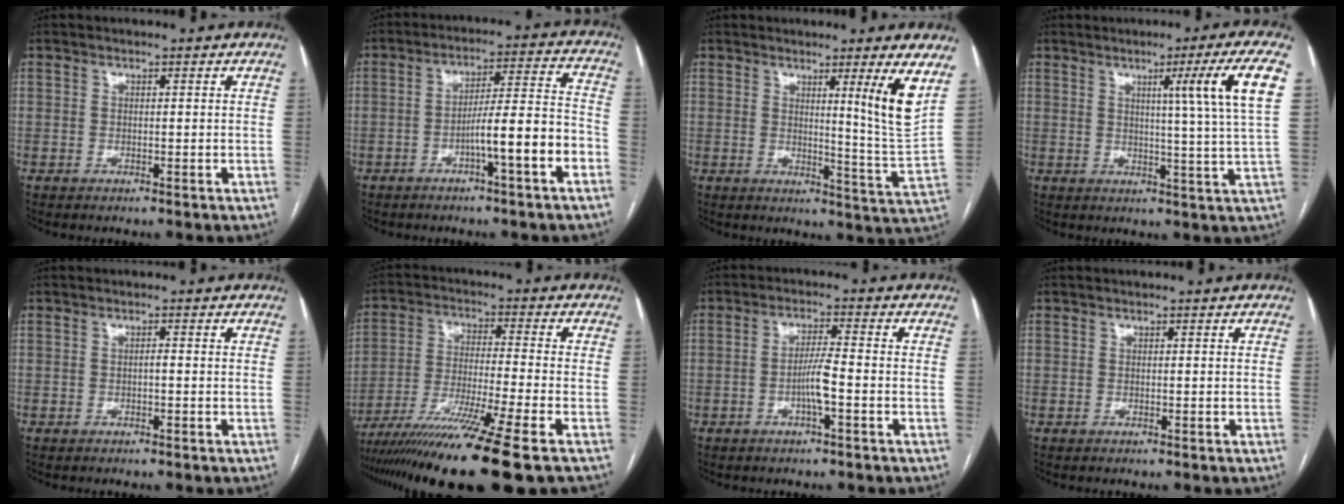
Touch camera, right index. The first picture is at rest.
{"total": 9.9, "force": [-4.3, 0.0, 9.0], "torque": [-0.141, 0.020, -0.066]}
{"total": 8.3, "force": [3.9, -2.6, 6.8], "torque": [-0.090, -0.032, 0.056]}
{"total": 10.3, "force": [3.8, -3.1, 9.1], "torque": [-0.127, -0.010, 0.056]}
{"total": 0.5, "force": [-0.2, 0.0, 0.5], "torque": [-0.009, 0.002, -0.003]}
{"total": 16.6, "force": [-12.0, -1.8, 11.3], "torque": [-0.195, -0.048, -0.207]}
{"total": 4.4, "force": [-1.5, 0.1, 4.1], "torque": [-0.082, 0.003, -0.028]}
{"total": 0.0}